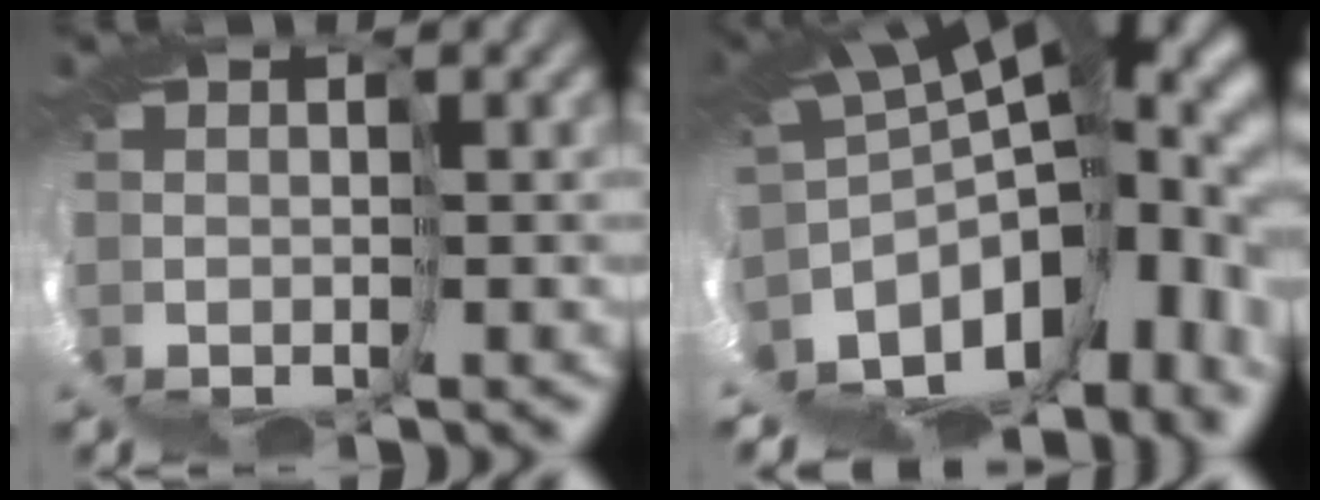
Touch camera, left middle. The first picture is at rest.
{"total": 9.1, "force": [-4.8, 3.7, 6.7], "torque": [-0.093, 0.011, -0.049]}